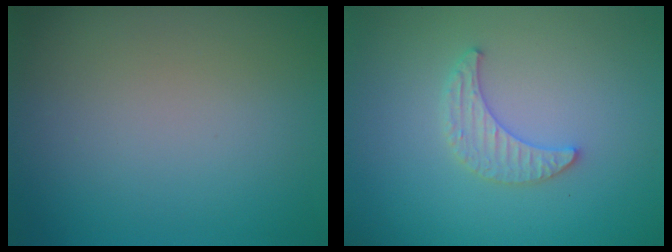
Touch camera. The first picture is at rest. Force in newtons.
{"total": 2.2, "press": 2.2, "slide": 0.5}